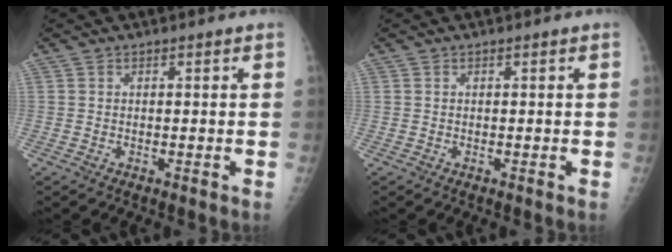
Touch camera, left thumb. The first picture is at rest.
{"total": 0.0}